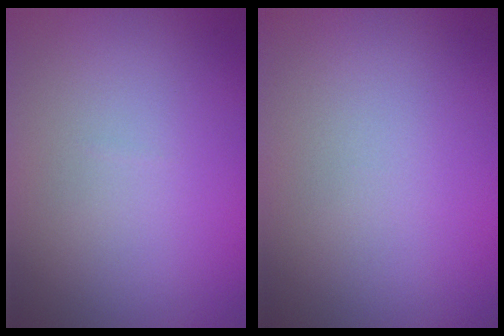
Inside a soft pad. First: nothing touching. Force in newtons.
{"total": 0.0}